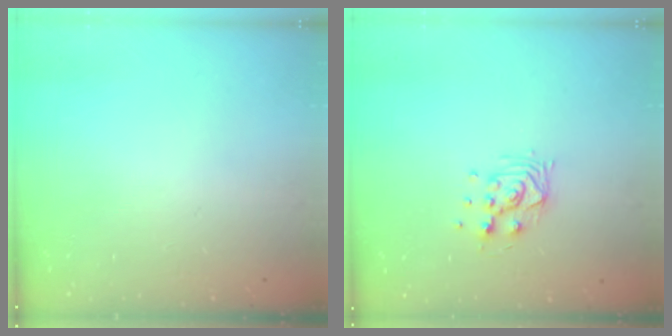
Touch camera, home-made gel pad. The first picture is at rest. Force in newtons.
{"total": 9.0, "press": 8.9, "slide": 1.5}